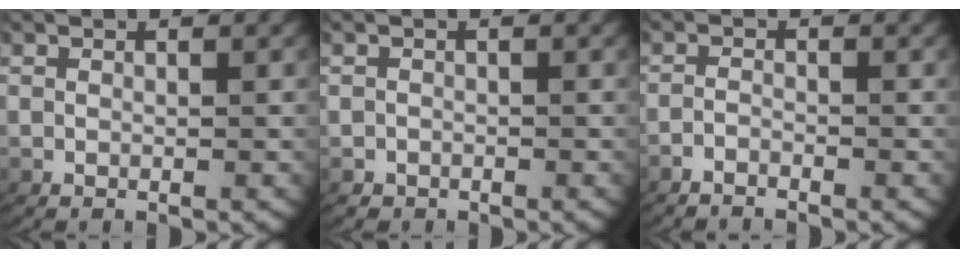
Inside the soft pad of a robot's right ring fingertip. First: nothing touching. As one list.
[{"total": 1.3, "force": [-0.9, 0.9, -0.3], "torque": [0.000, -0.010, -0.010]}, {"total": 1.9, "force": [-1.8, 0.5, 0.2], "torque": [-0.013, -0.012, -0.030]}]